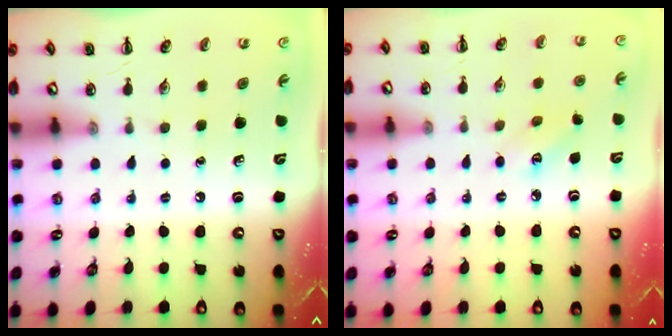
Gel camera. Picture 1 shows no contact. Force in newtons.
{"total": 2.9, "press": 2.8, "slide": 0.8}